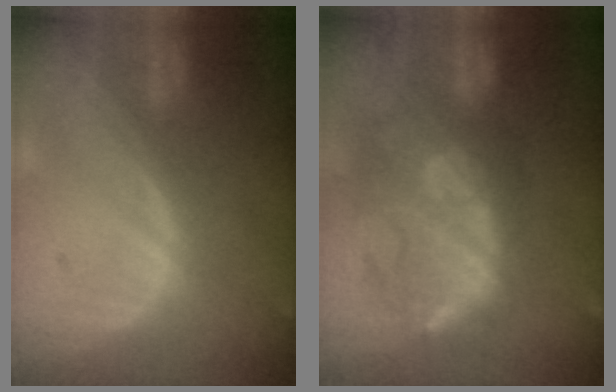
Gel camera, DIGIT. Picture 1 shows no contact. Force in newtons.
{"total": 10.2, "press": 9.7, "slide": 3.4}